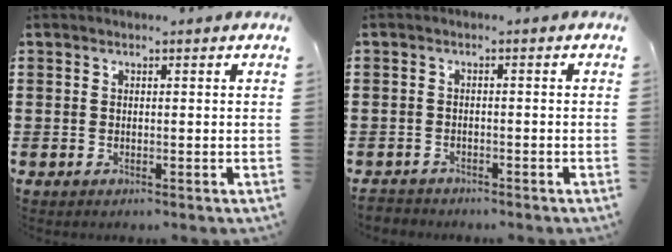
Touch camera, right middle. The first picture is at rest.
{"total": 1.7, "force": [-1.7, 0.4, -0.2], "torque": [-0.001, 0.001, -0.039]}